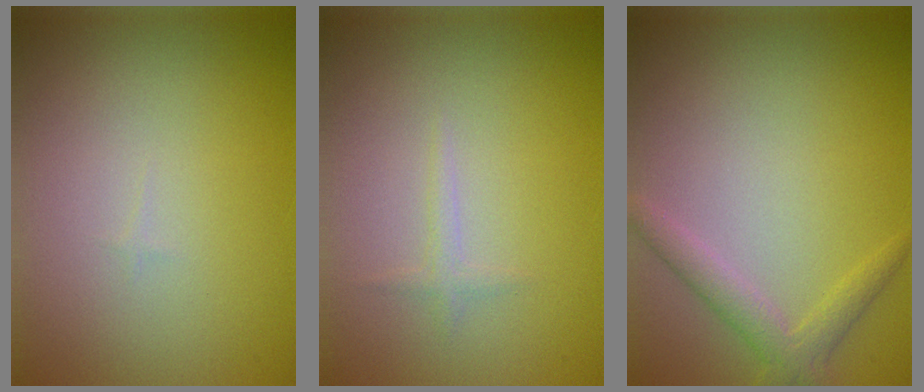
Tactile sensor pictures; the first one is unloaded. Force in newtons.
{"total": 0.8, "press": 0.8, "slide": 0.1}
{"total": 2.2, "press": 2.2, "slide": 0.1}